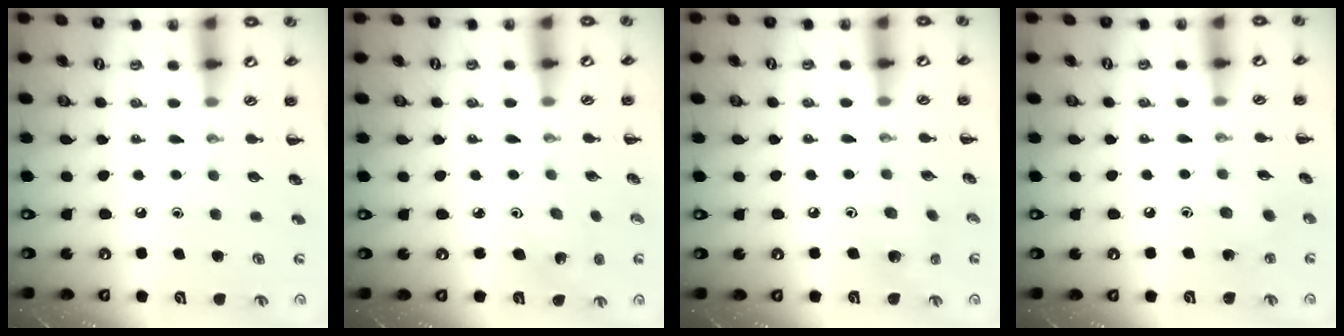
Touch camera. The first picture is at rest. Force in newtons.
{"total": 3.5, "press": 3.4, "slide": 1.0}
{"total": 2.5, "press": 2.4, "slide": 0.7}
{"total": 3.5, "press": 3.4, "slide": 0.9}